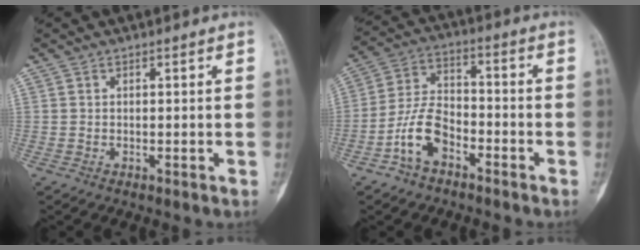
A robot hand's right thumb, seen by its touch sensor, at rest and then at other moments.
{"total": 9.4, "force": [-4.9, 5.4, 6.0], "torque": [-0.114, 0.042, -0.097]}